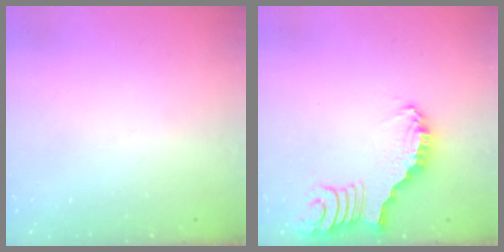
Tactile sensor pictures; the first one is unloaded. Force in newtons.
{"total": 2.7, "press": 2.7, "slide": 0.2}